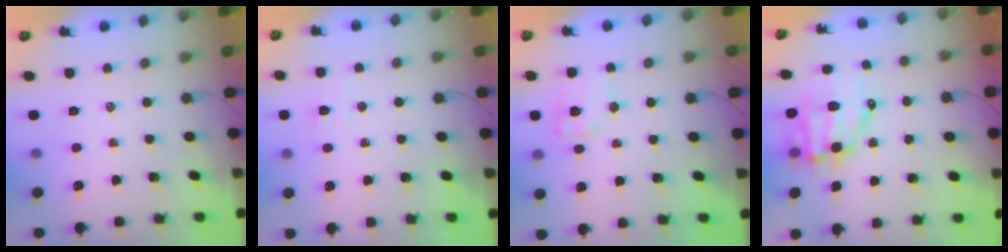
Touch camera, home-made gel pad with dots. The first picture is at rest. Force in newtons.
{"total": 3.9, "press": 3.8, "slide": 0.8}
{"total": 9.7, "press": 9.6, "slide": 1.2}
{"total": 8.9, "press": 8.6, "slide": 2.1}